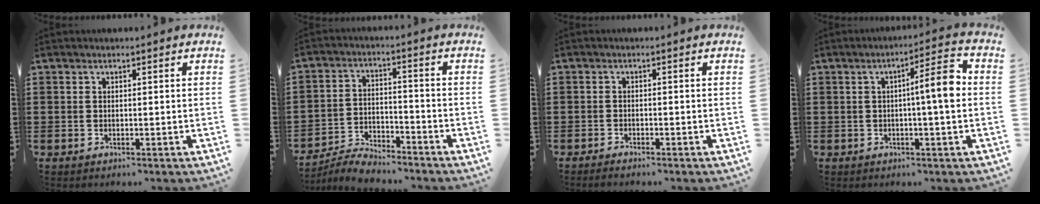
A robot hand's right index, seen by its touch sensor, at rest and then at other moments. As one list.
[{"total": 5.5, "force": [-5.4, 0.7, 0.8], "torque": [-0.021, 0.009, -0.108]}, {"total": 1.1, "force": [-1.1, 0.1, 0.1], "torque": [-0.005, 0.000, -0.022]}, {"total": 6.6, "force": [0.2, 0.6, 6.6], "torque": [-0.105, -0.005, -0.006]}]